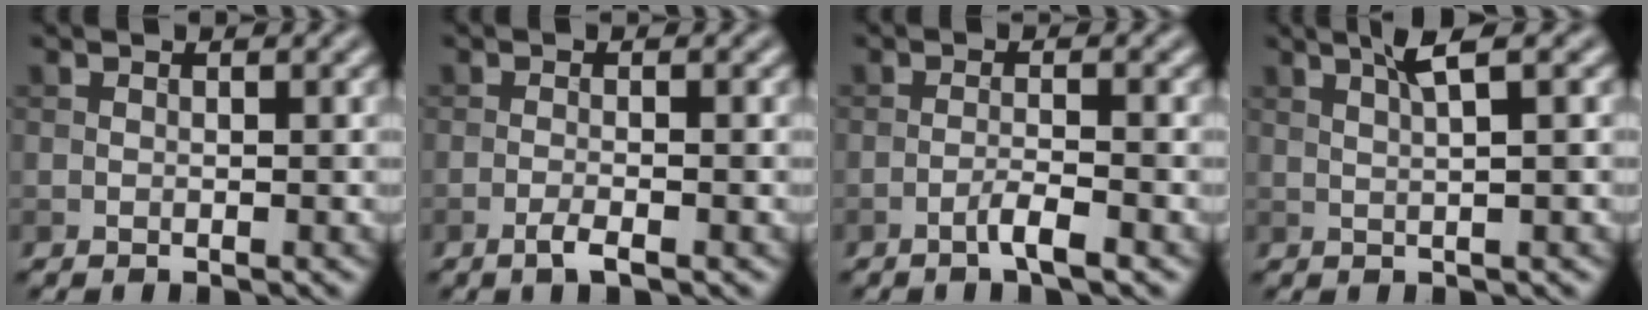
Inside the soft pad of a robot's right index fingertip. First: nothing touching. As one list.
[{"total": 1.8, "force": [-1.0, 0.3, 1.4], "torque": [-0.022, 0.003, -0.022]}, {"total": 2.2, "force": [-1.3, 0.2, 1.8], "torque": [-0.029, 0.009, -0.030]}, {"total": 2.7, "force": [1.3, 0.3, 2.4], "torque": [-0.039, 0.006, 0.022]}]